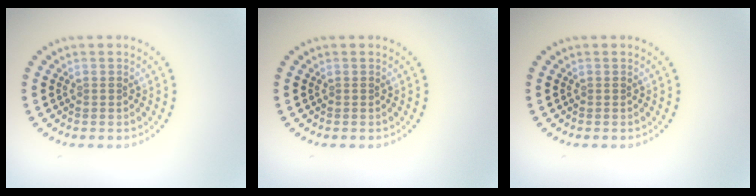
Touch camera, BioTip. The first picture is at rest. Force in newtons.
{"total": 0.0}
{"total": 0.0}